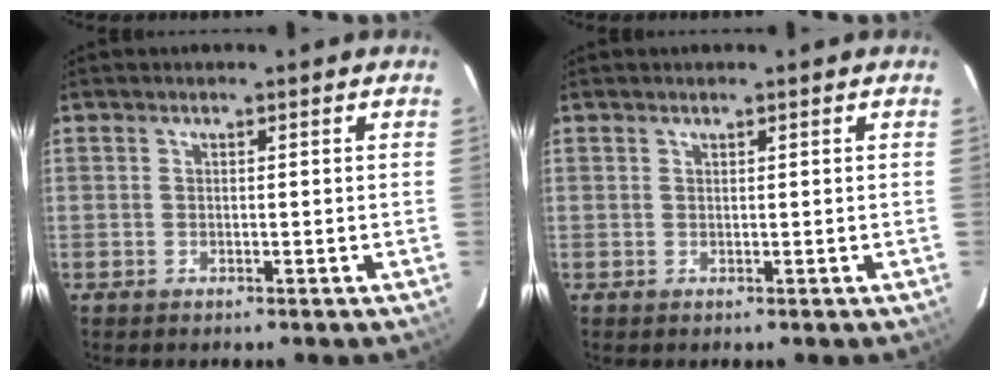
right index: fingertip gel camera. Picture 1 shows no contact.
{"total": 0.0}